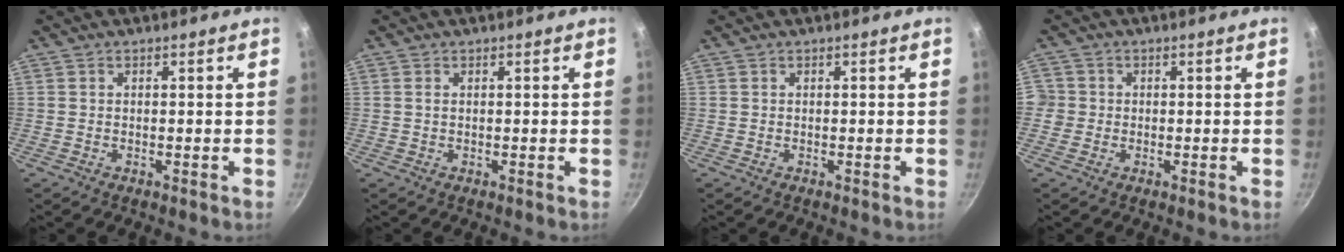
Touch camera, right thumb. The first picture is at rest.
{"total": 0.7, "force": [0.2, 0.4, 0.5], "torque": [-0.010, 0.001, 0.003]}
{"total": 0.0}
{"total": 2.9, "force": [-0.6, 2.7, 0.5], "torque": [0.004, 0.010, -0.015]}